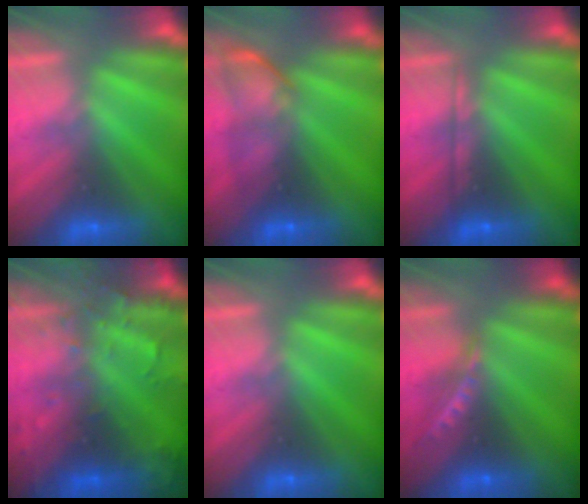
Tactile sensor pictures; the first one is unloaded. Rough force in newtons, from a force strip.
{"total": 5.9}
{"total": 2.1}
{"total": 8.3}
{"total": 0.0}
{"total": 4.6}